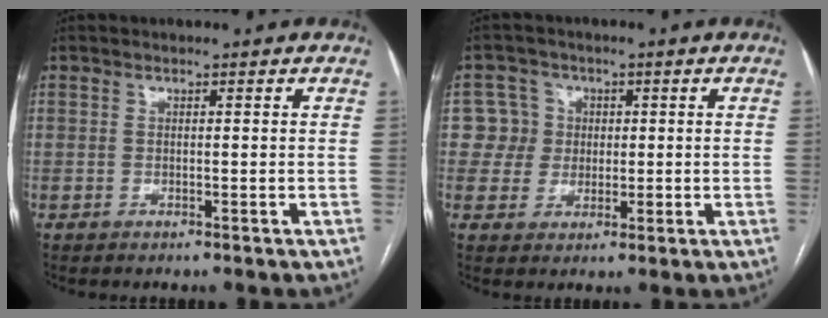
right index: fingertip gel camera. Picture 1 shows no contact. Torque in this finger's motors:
{"motor_torque": [-0.02, -0.04, -0.02, 0.03]}